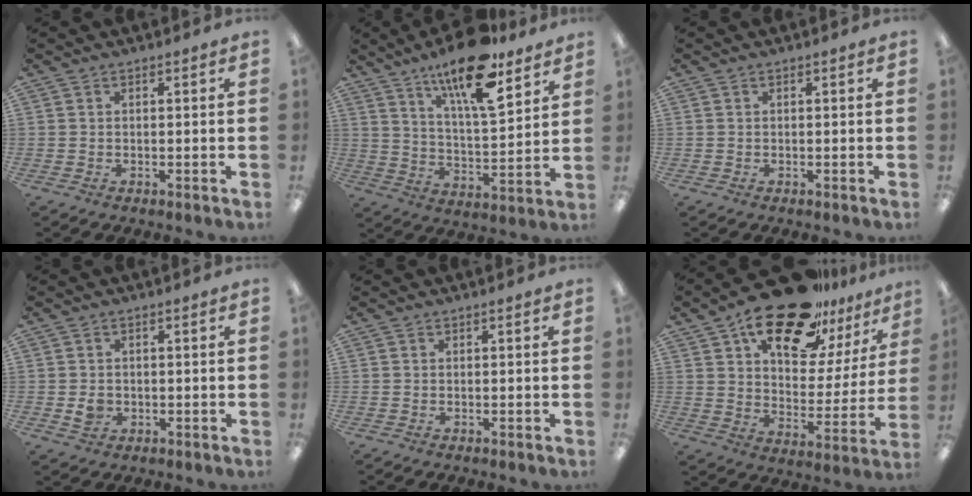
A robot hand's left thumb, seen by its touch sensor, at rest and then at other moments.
{"total": 17.5, "force": [12.7, 5.1, 10.9], "torque": [-0.180, -0.072, 0.207]}
{"total": 0.0}
{"total": 2.9, "force": [-0.3, 2.5, 1.5], "torque": [-0.010, -0.002, -0.007]}
{"total": 0.0}
{"total": 22.4, "force": [16.2, 9.5, 12.2], "torque": [-0.197, -0.096, 0.279]}